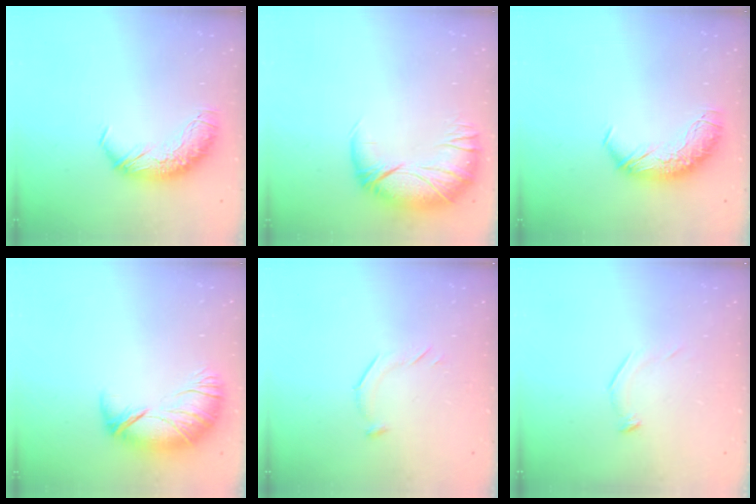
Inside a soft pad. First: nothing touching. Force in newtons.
{"total": 2.7, "press": 0.9, "slide": 2.5}
{"total": 0.0}
{"total": 2.5, "press": 1.6, "slide": 1.9}
{"total": 7.1, "press": 7.0, "slide": 0.8}
{"total": 6.6, "press": 6.6, "slide": 0.6}